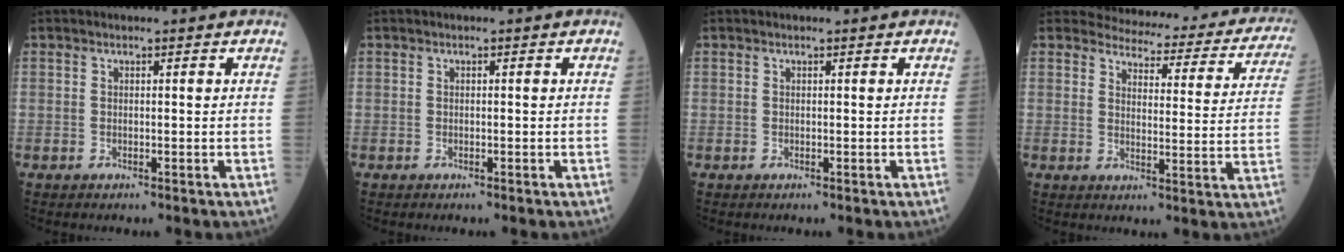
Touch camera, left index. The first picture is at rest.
{"total": 0.0}
{"total": 0.0}
{"total": 18.3, "force": [17.5, 4.3, 3.0], "torque": [-0.007, -0.054, 0.177]}